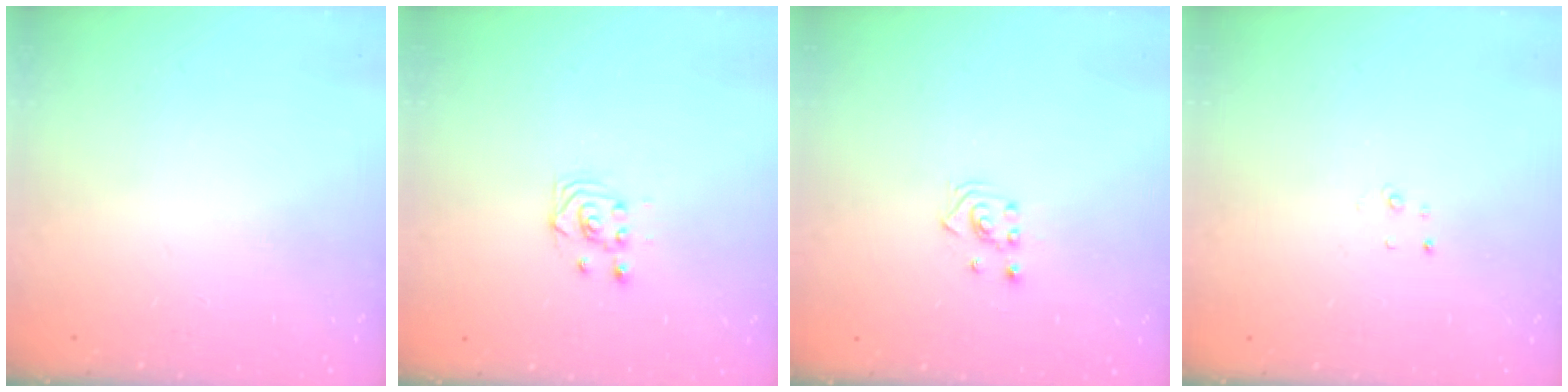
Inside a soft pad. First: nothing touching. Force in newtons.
{"total": 3.9, "press": 3.8, "slide": 0.3}
{"total": 2.2, "press": 2.2, "slide": 0.2}
{"total": 2.2, "press": 2.2, "slide": 0.2}